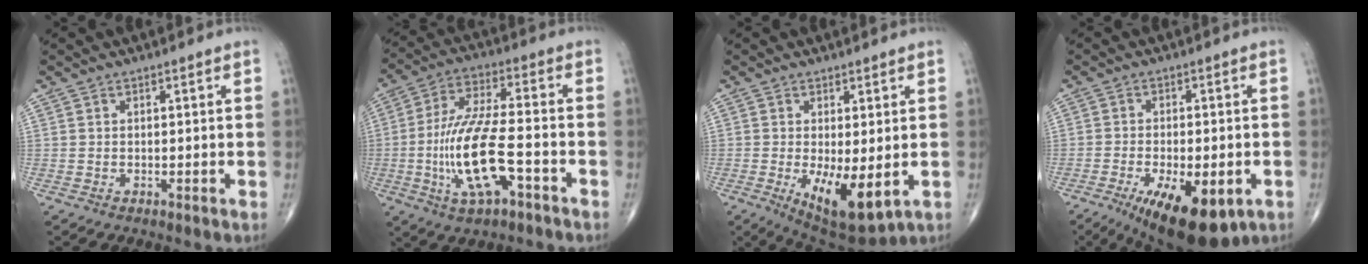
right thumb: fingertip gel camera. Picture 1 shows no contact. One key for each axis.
{"total": 15.4, "fx": -4.6, "fy": 5.0, "fz": 13.8, "tx": -0.281, "ty": 0.027, "tz": -0.081}
{"total": 10.3, "fx": -2.1, "fy": 4.1, "fz": 9.2, "tx": -0.138, "ty": -0.024, "tz": -0.018}
{"total": 15.2, "fx": -6.8, "fy": 6.2, "fz": 12.1, "tx": -0.173, "ty": -0.002, "tz": -0.089}